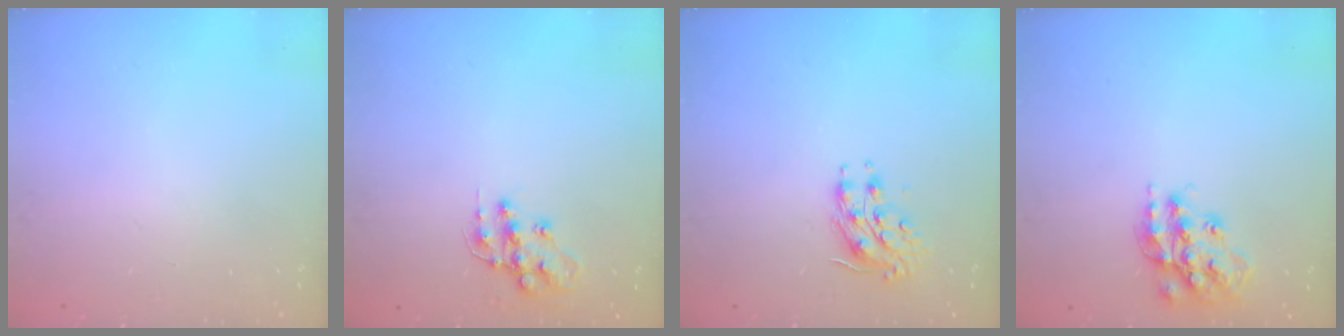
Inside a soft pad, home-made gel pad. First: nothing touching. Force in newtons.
{"total": 12.7, "press": 12.6, "slide": 0.9}
{"total": 8.7, "press": 8.7, "slide": 0.5}
{"total": 16.1, "press": 16.1, "slide": 1.2}